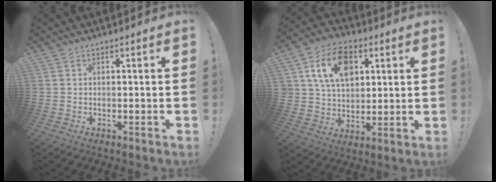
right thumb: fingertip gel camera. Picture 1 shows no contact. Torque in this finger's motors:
{"motor_torque": [1.85, 1.97, 1.11, 0.60, 0.04]}